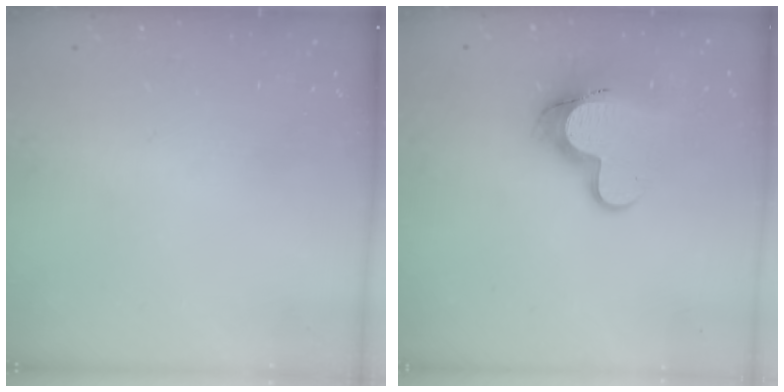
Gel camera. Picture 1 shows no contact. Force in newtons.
{"total": 11.5, "press": 11.4, "slide": 1.2}